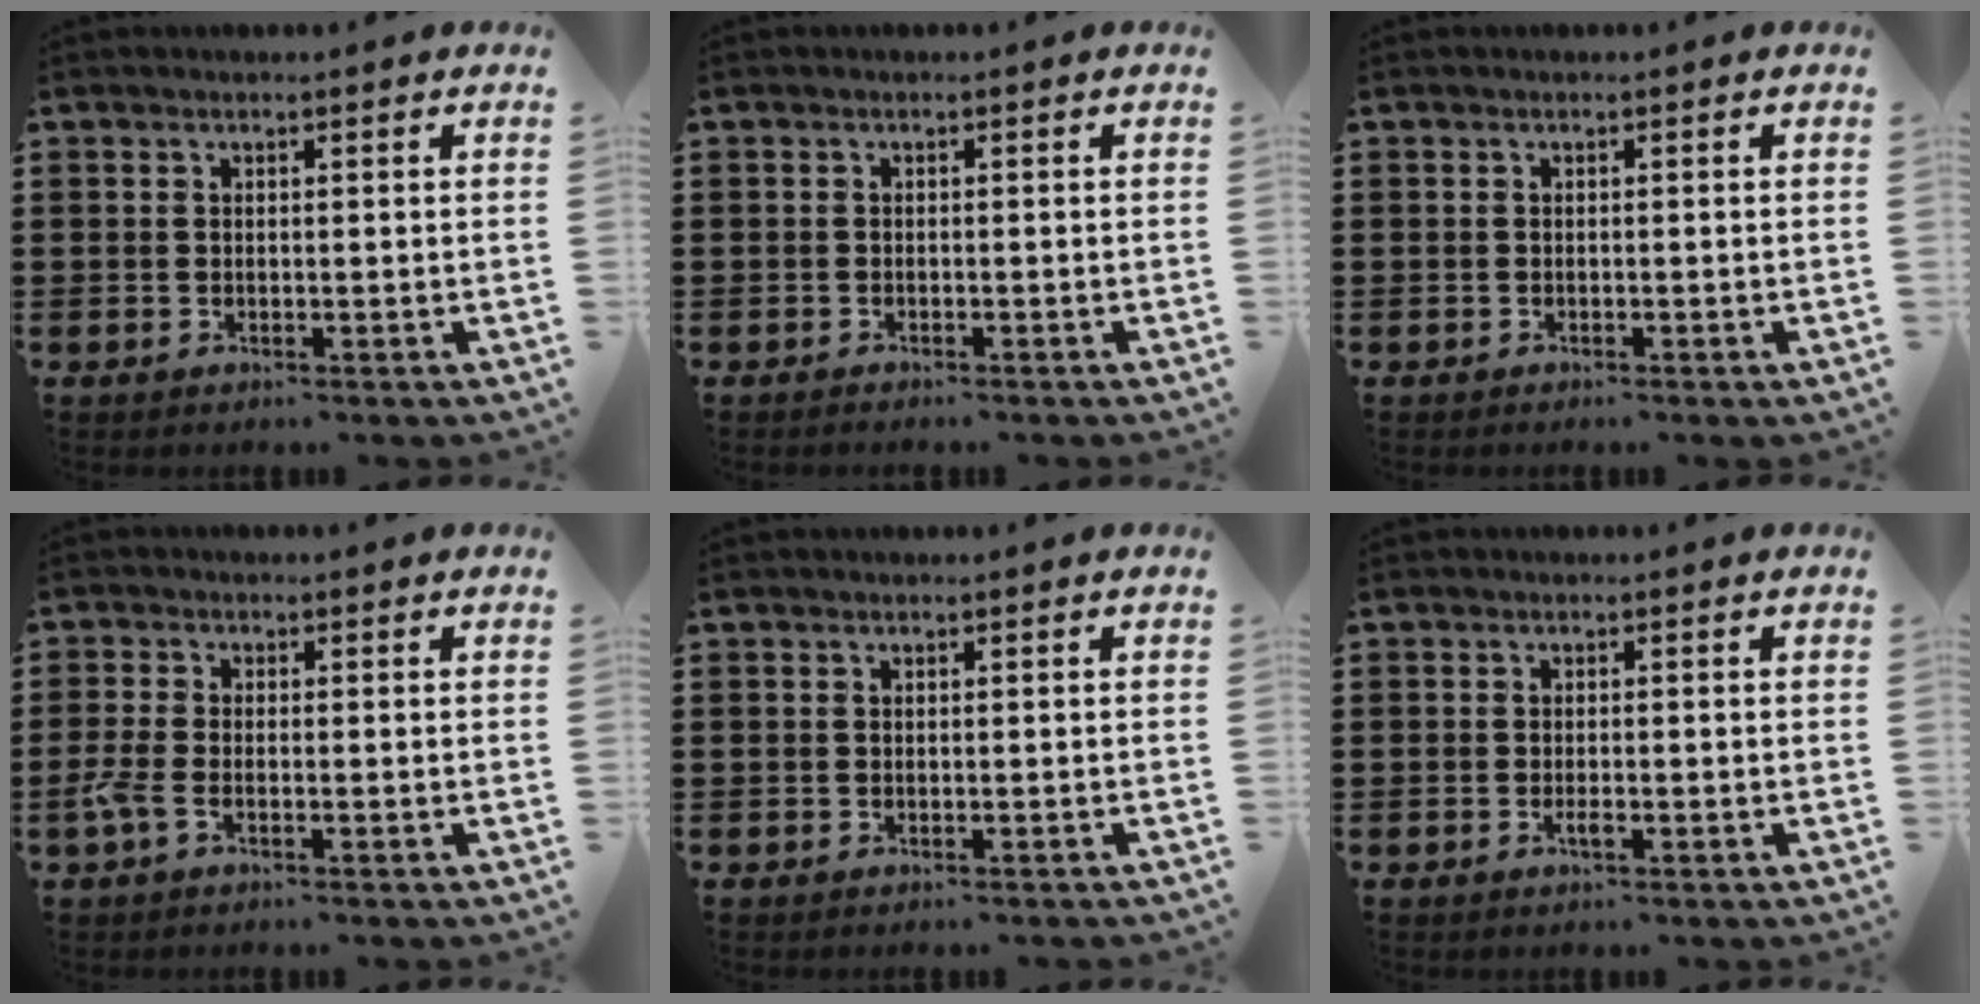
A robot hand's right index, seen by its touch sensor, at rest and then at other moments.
{"total": 0.6, "force": [-0.6, 0.1, 0.0], "torque": [-0.002, 0.001, -0.012]}
{"total": 0.0}
{"total": 2.7, "force": [-1.6, 0.7, 2.0], "torque": [-0.063, -0.008, -0.037]}
{"total": 0.0}
{"total": 1.3, "force": [-0.6, 0.3, 1.1], "torque": [-0.022, -0.003, -0.011]}